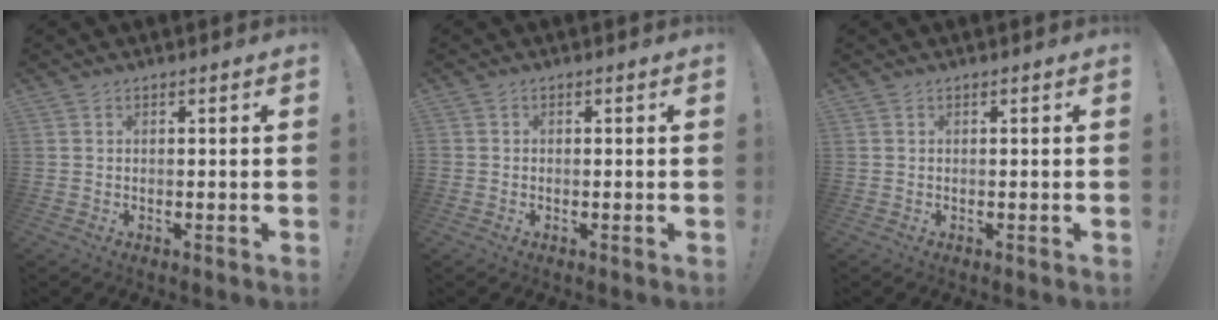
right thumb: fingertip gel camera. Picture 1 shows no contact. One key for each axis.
{"total": 1.1, "fx": -0.4, "fy": 1.0, "fz": 0.1, "tx": -0.004, "ty": 0.004, "tz": -0.008}
{"total": 0.0}